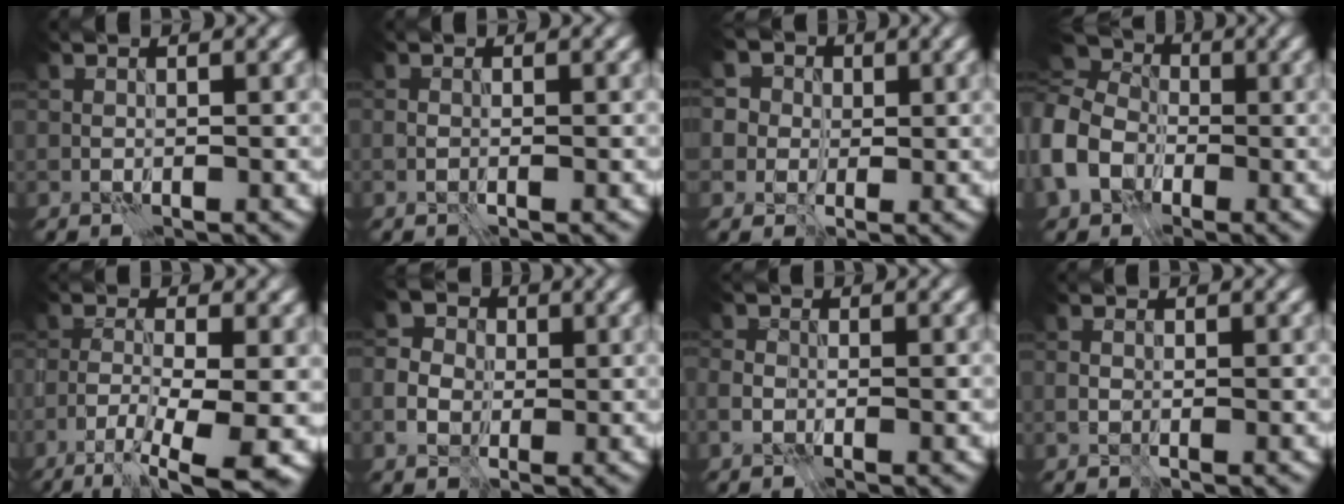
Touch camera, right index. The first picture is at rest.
{"total": 0.7, "force": [-0.3, 0.2, 0.6], "torque": [-0.013, -0.001, -0.006]}
{"total": 8.2, "force": [3.3, 6.7, 3.3], "torque": [-0.048, 0.029, 0.015]}
{"total": 8.9, "force": [-2.0, 7.0, 5.1], "torque": [-0.118, -0.013, -0.043]}
{"total": 9.1, "force": [-5.3, 2.1, 7.1], "torque": [-0.126, -0.013, -0.089]}
{"total": 4.0, "force": [-0.6, 3.4, 2.0], "torque": [-0.034, 0.005, -0.016]}
{"total": 1.6, "force": [-0.7, 1.1, 1.0], "torque": [-0.014, 0.002, -0.019]}
{"total": 1.4, "force": [-0.5, 0.9, 1.0], "torque": [-0.018, 0.002, -0.014]}